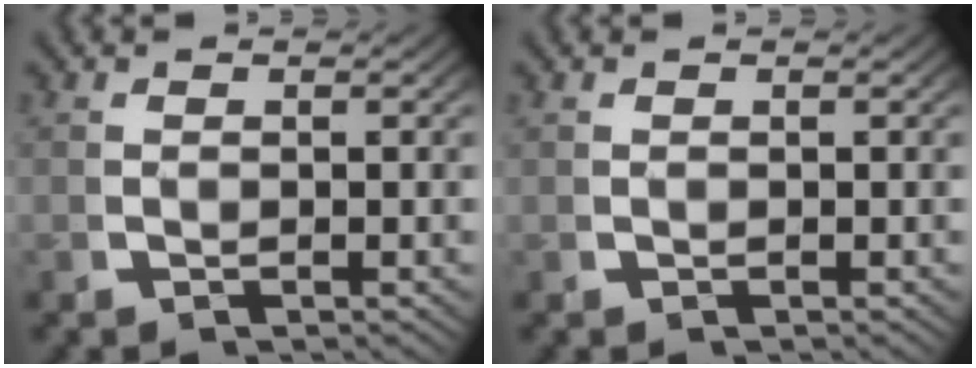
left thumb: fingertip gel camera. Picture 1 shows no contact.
{"total": 0.0}